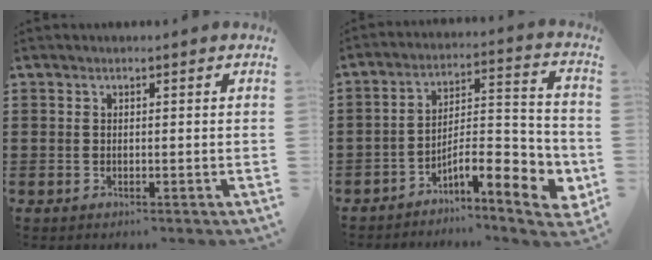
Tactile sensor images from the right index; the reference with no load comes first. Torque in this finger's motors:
{"motor_torque": [1.29, -0.85, 0.34, 0.07]}